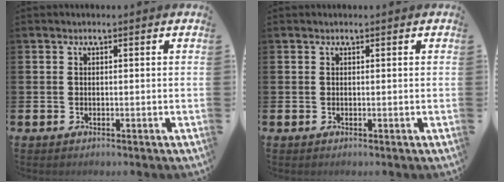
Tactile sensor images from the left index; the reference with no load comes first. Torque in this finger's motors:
{"motor_torque": [0.80, -1.33, -0.01, 0.00]}